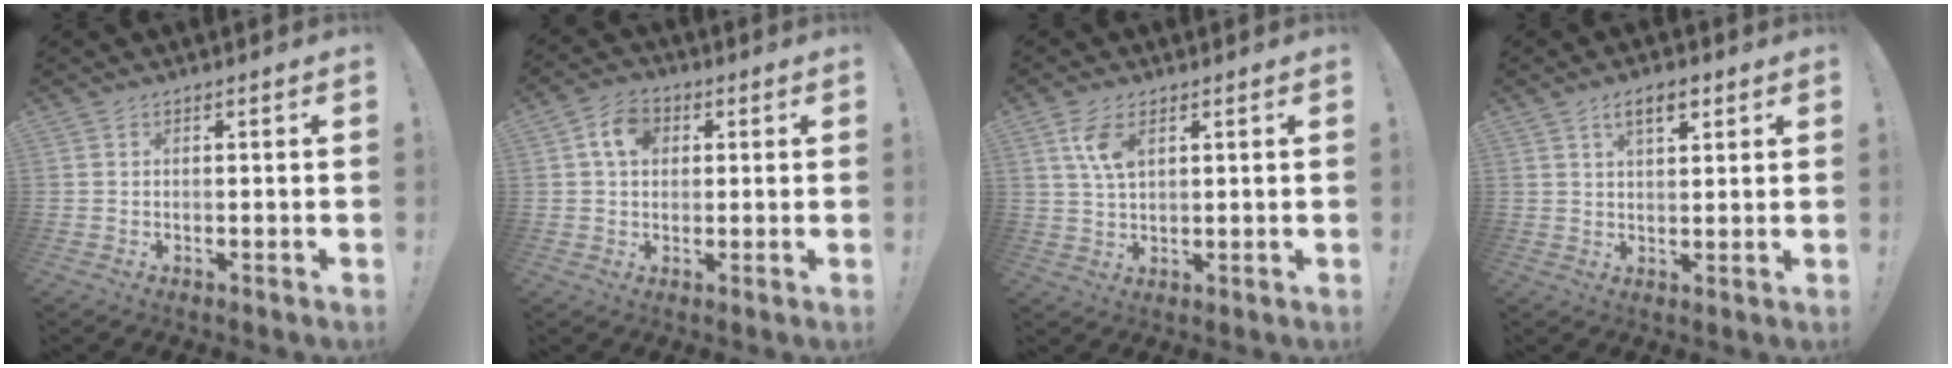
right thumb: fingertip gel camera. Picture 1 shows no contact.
{"total": 7.9, "force": [2.4, 5.7, 4.9], "torque": [-0.082, 0.010, 0.046]}
{"total": 6.8, "force": [3.0, 3.2, 5.2], "torque": [-0.103, -0.007, 0.053]}
{"total": 6.0, "force": [3.2, 2.6, 4.3], "torque": [-0.065, -0.008, 0.054]}